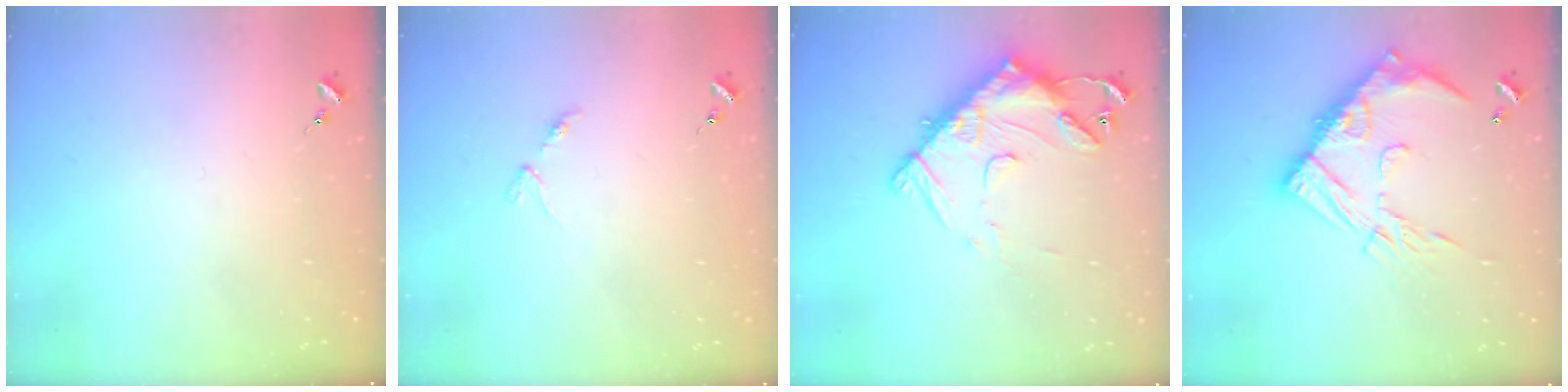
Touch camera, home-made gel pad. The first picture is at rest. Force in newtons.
{"total": 2.8, "press": 2.8, "slide": 0.5}
{"total": 15.5, "press": 15.4, "slide": 1.5}
{"total": 19.1, "press": 19.0, "slide": 1.8}